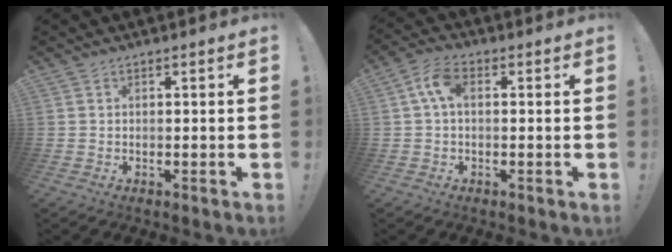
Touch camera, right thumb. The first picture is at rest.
{"total": 6.4, "force": [0.8, 3.4, 5.4], "torque": [-0.111, 0.014, 0.019]}